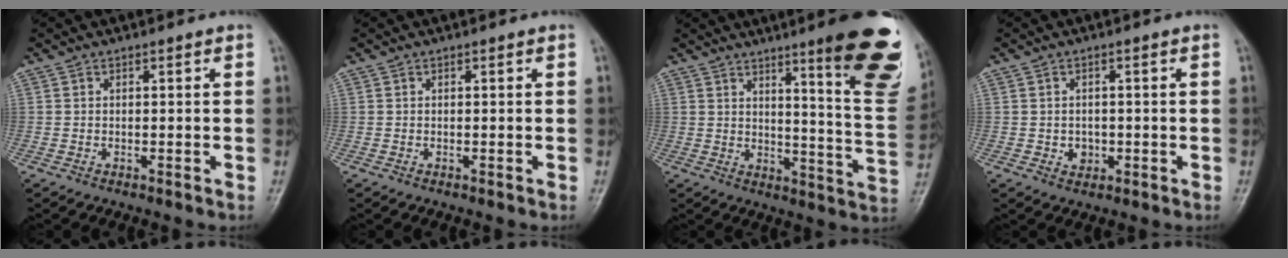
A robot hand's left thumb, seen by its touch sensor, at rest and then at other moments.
{"total": 0.0}
{"total": 20.2, "force": [11.3, 3.0, 16.5], "torque": [-0.175, -0.069, 0.149]}
{"total": 2.5, "force": [-0.4, 2.1, 1.2], "torque": [-0.006, 0.003, -0.001]}